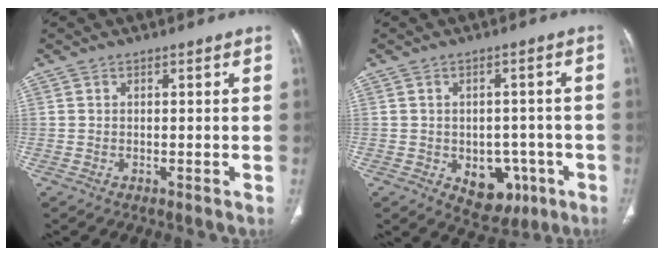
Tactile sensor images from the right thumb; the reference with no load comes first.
{"total": 9.1, "force": [-3.2, 6.4, 5.6], "torque": [-0.034, 0.019, -0.026]}